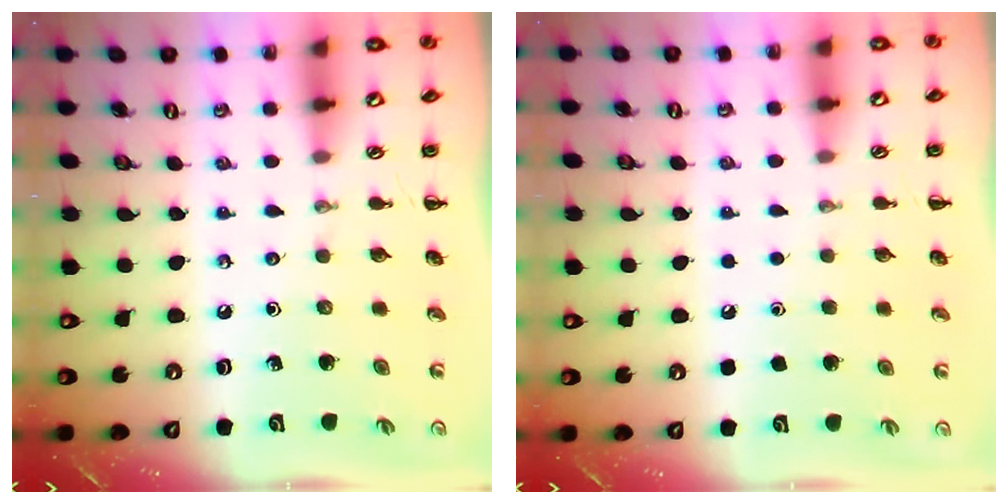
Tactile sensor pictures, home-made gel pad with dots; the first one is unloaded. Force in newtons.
{"total": 1.7, "press": 1.7, "slide": 0.1}